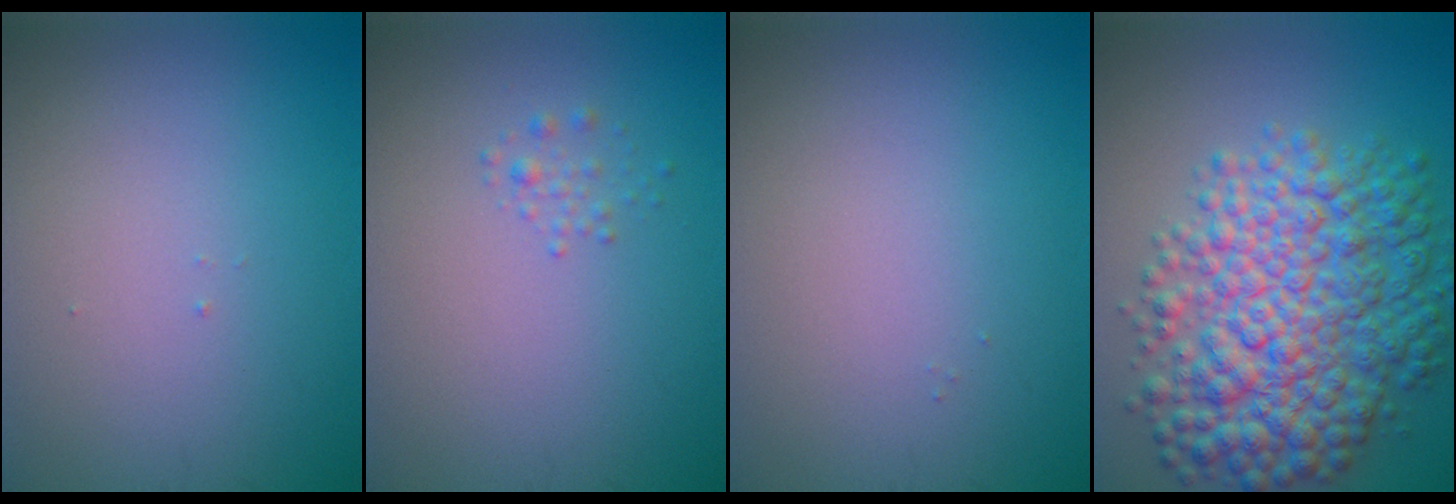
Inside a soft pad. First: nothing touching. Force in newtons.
{"total": 0.9, "press": 0.9, "slide": 0.1}
{"total": 0.0}
{"total": 10.3, "press": 10.3, "slide": 0.1}